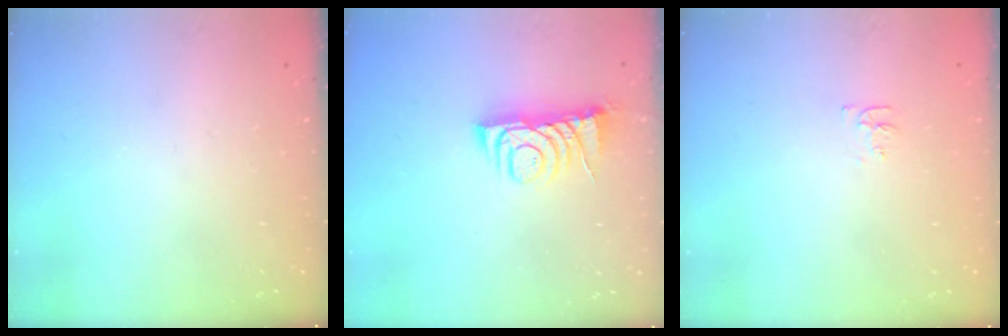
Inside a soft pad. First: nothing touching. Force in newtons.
{"total": 7.0, "press": 7.0, "slide": 0.9}
{"total": 3.7, "press": 3.6, "slide": 0.6}